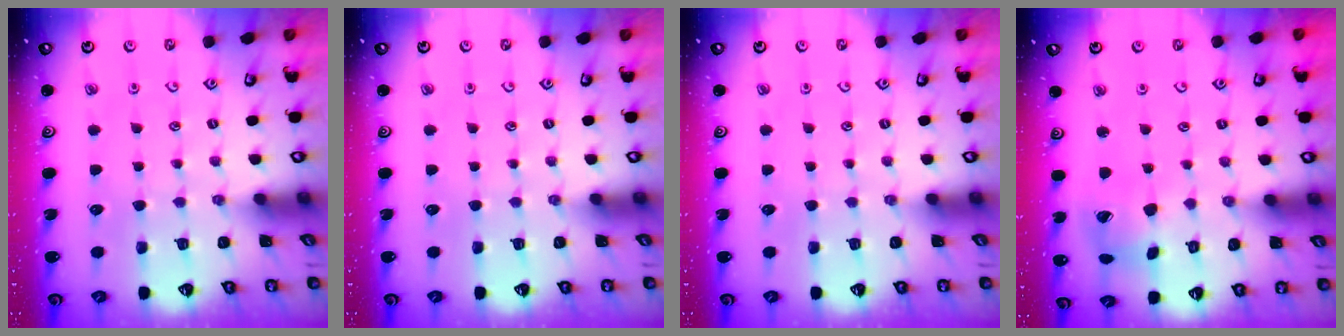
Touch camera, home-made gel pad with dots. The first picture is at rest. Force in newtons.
{"total": 0.0}
{"total": 0.0}
{"total": 11.8, "press": 11.7, "slide": 1.5}